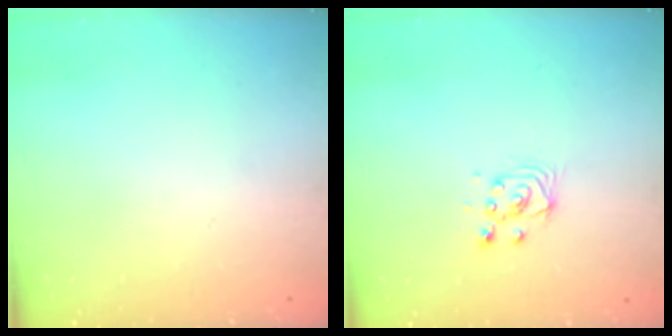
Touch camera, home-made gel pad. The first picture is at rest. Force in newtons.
{"total": 3.7, "press": 3.7, "slide": 0.3}